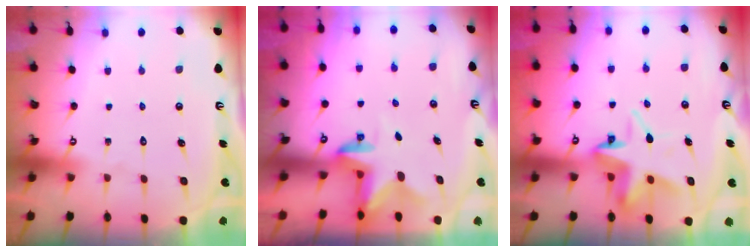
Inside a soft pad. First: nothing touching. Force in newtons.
{"total": 2.7, "press": 2.6, "slide": 0.5}
{"total": 7.7, "press": 7.2, "slide": 2.7}